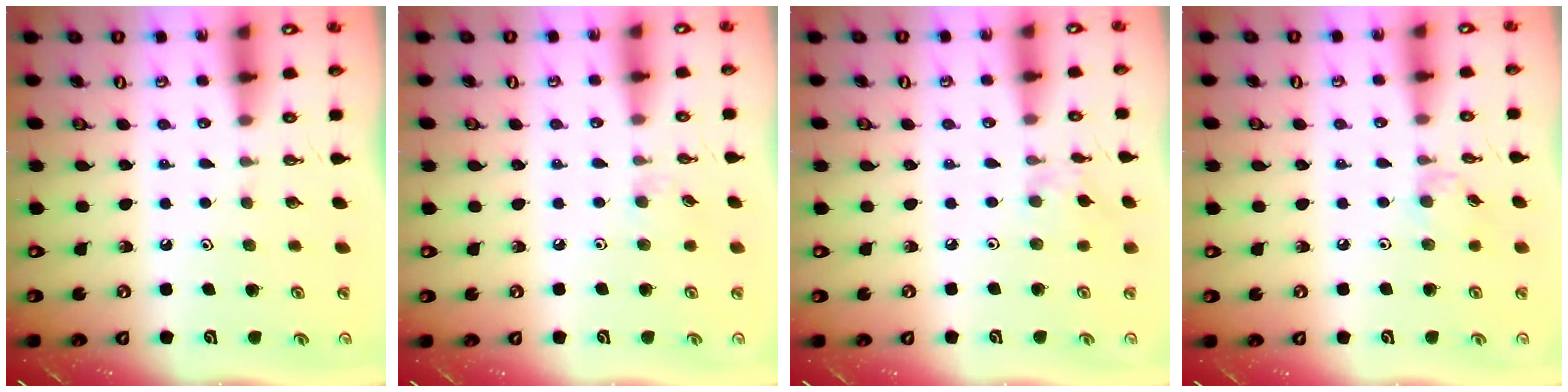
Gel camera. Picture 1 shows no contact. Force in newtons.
{"total": 3.1, "press": 3.0, "slide": 0.6}
{"total": 3.0, "press": 3.0, "slide": 0.3}
{"total": 4.1, "press": 4.0, "slide": 0.5}